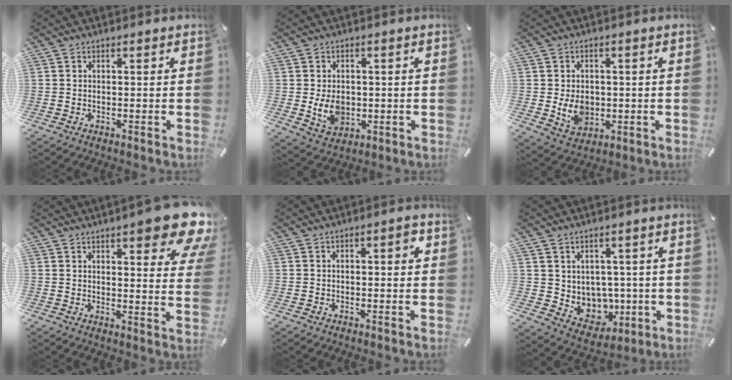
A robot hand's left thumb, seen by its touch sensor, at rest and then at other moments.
{"total": 7.1, "force": [-0.5, 5.7, 4.2], "torque": [-0.073, -0.003, -0.010]}
{"total": 7.3, "force": [-0.6, 6.0, 4.1], "torque": [-0.071, -0.001, -0.012]}
{"total": 14.1, "force": [8.6, 4.0, 10.4], "torque": [-0.132, -0.059, 0.142]}
{"total": 2.7, "force": [0.3, 1.0, 2.5], "torque": [-0.032, 0.004, -0.002]}
{"total": 7.4, "force": [3.4, 6.6, 0.5], "torque": [-0.011, -0.043, 0.076]}